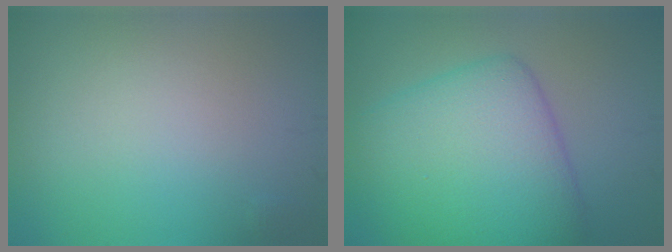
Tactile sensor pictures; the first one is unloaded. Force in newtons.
{"total": 8.5, "press": 8.5, "slide": 0.0}